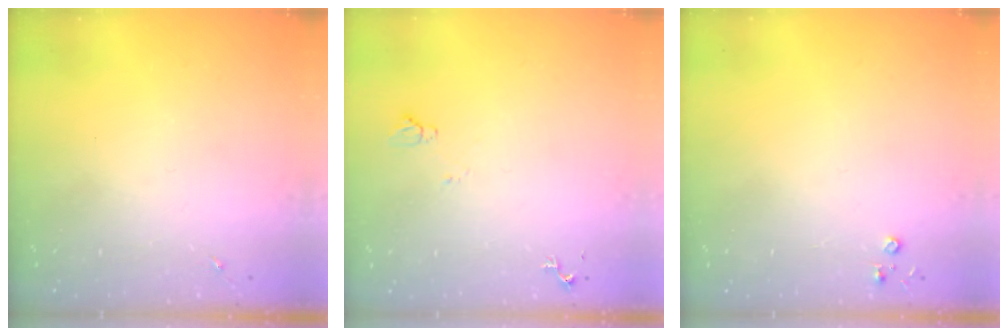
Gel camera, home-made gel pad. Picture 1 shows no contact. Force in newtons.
{"total": 5.1, "press": 5.1, "slide": 0.7}
{"total": 2.8, "press": 2.8, "slide": 0.3}